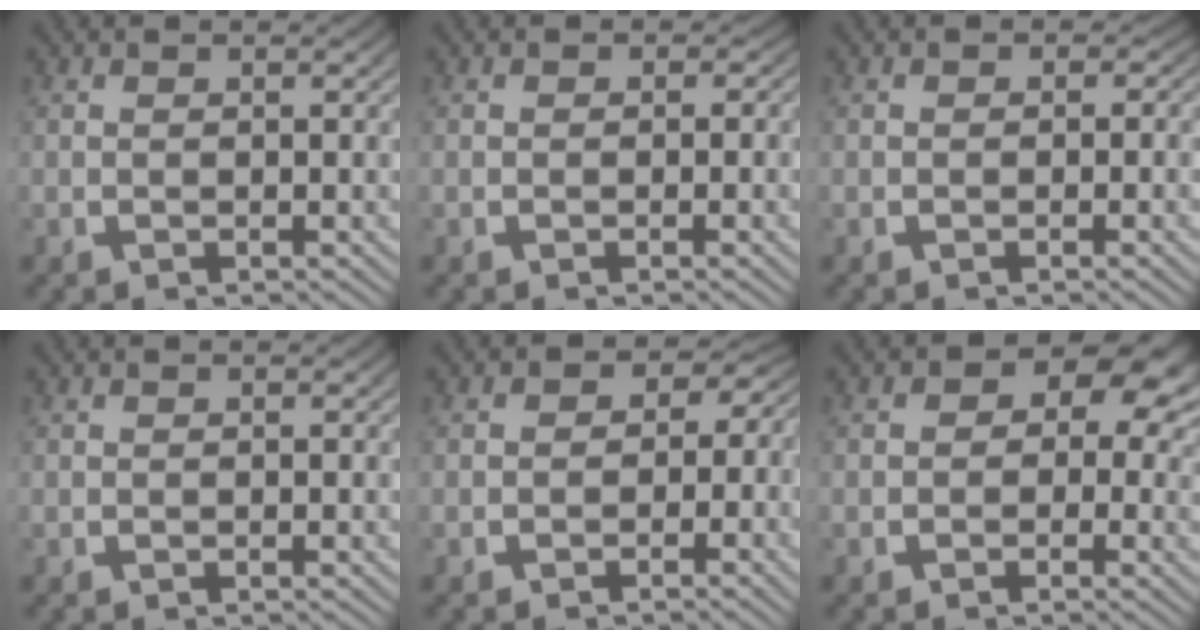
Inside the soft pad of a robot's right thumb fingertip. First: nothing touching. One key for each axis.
{"total": 1.4, "fx": -0.4, "fy": 1.3, "fz": 0.4, "tx": 0.006, "ty": -0.002, "tz": -0.013}
{"total": 1.7, "fx": -0.4, "fy": 1.5, "fz": 0.5, "tx": 0.006, "ty": -0.001, "tz": -0.014}
{"total": 0.0}
{"total": 3.4, "fx": -0.1, "fy": 2.9, "fz": 1.7, "tx": -0.014, "ty": -0.002, "tz": -0.005}
{"total": 5.8, "fx": 0.7, "fy": 4.1, "fz": 4.1, "tx": -0.050, "ty": -0.004, "tz": 0.006}